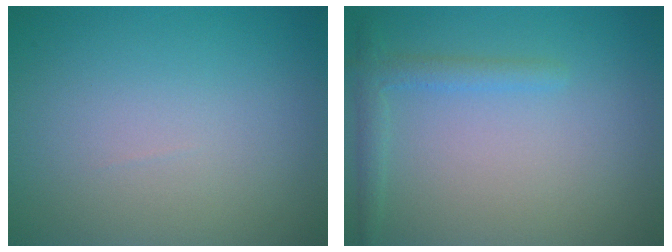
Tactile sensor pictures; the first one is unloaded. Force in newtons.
{"total": 1.9, "press": 1.8, "slide": 0.2}